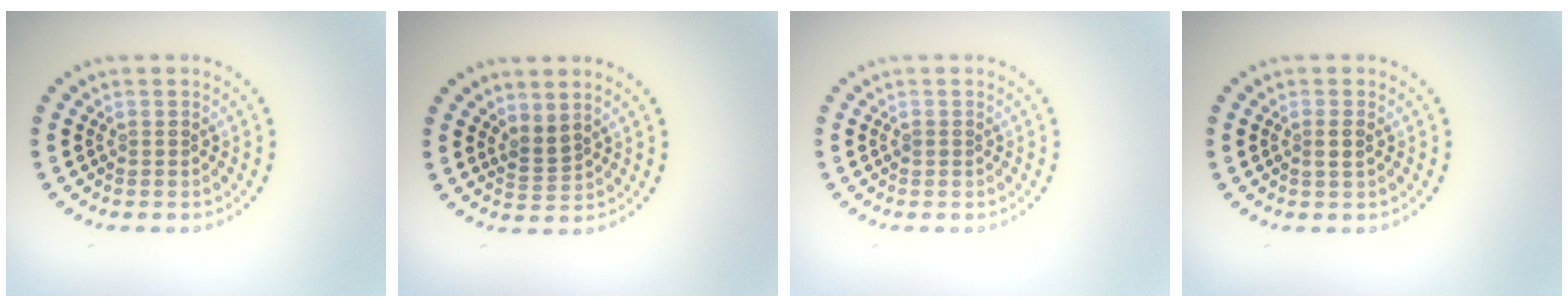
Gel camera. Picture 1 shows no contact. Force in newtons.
{"total": 1.7, "press": 1.2, "slide": 1.1}
{"total": 0.5, "press": 0.5, "slide": 0.2}
{"total": 1.0, "press": 0.9, "slide": 0.5}